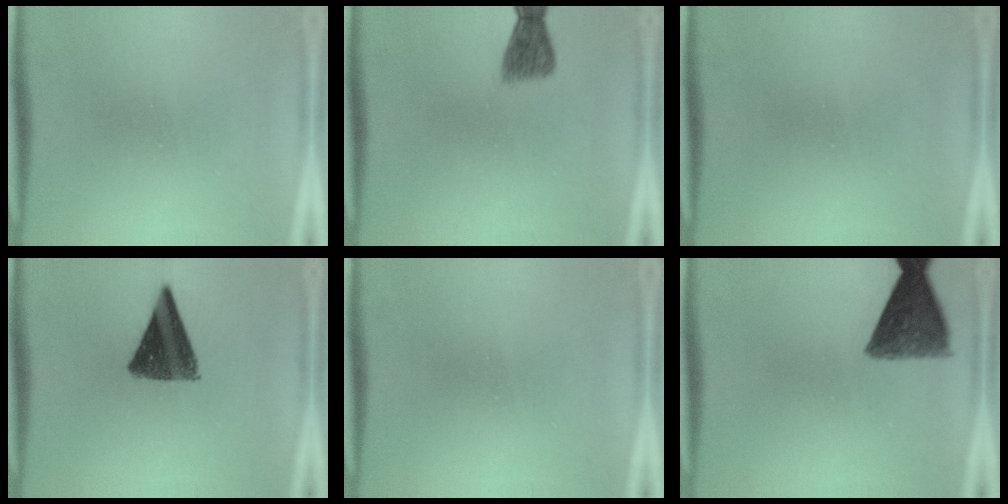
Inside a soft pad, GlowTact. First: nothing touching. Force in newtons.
{"total": 2.7}
{"total": 0.0}
{"total": 10.6}
{"total": 0.0}
{"total": 10.0}